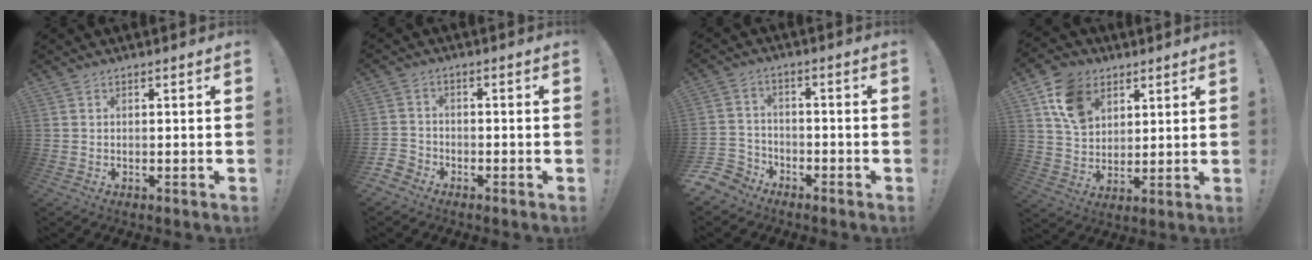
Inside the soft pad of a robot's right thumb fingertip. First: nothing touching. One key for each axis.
{"total": 3.4, "fx": -2.4, "fy": 2.3, "fz": 0.6, "tx": -0.020, "ty": 0.007, "tz": -0.049}
{"total": 6.1, "fx": -4.4, "fy": 4.1, "fz": 1.0, "tx": -0.025, "ty": 0.028, "tz": -0.085}
{"total": 12.9, "fx": 6.3, "fy": 9.5, "fz": 6.1, "tx": -0.102, "ty": -0.015, "tz": 0.126}